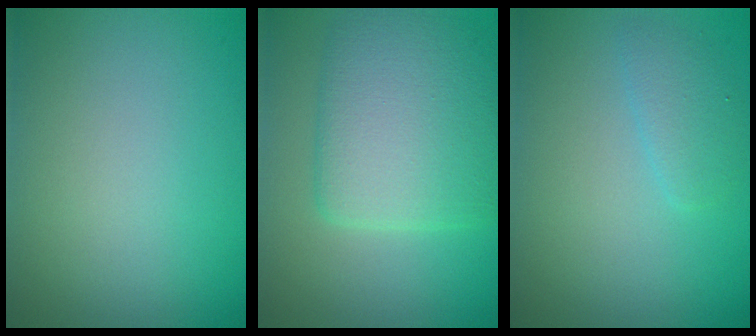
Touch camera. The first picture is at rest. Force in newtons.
{"total": 6.6, "press": 6.6, "slide": 0.3}
{"total": 1.6, "press": 1.6, "slide": 0.0}